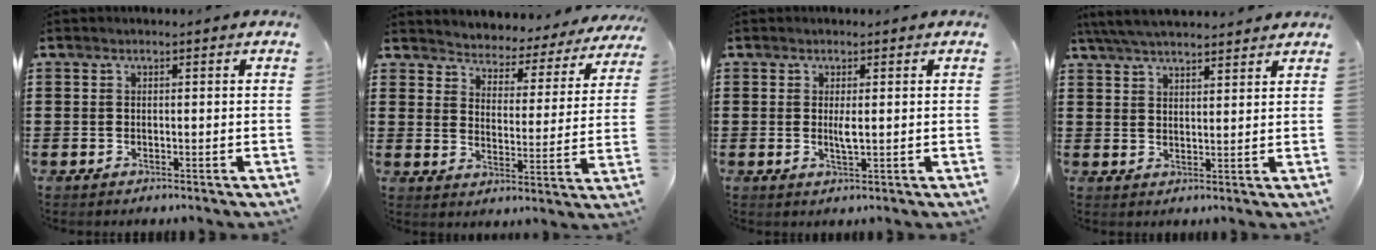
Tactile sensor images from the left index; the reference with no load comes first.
{"total": 3.2, "force": [3.2, 0.2, -0.6], "torque": [-0.014, -0.035, 0.045]}
{"total": 2.1, "force": [0.3, 0.2, 2.1], "torque": [-0.039, -0.004, 0.004]}
{"total": 5.0, "force": [4.6, 0.5, 1.8], "torque": [-0.049, -0.011, 0.085]}